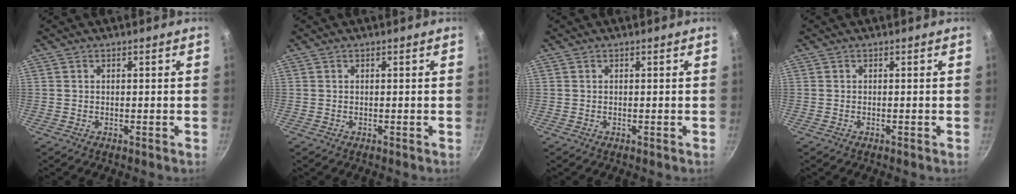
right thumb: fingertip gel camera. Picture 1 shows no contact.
{"total": 0.0}
{"total": 0.0}
{"total": 0.0}